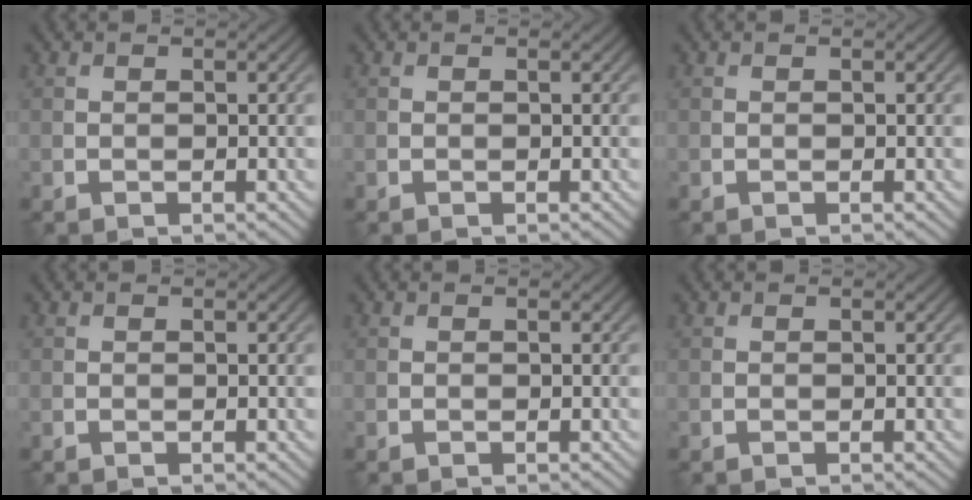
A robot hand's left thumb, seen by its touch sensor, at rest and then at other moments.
{"total": 0.0}
{"total": 0.0}
{"total": 0.0}
{"total": 0.0}
{"total": 0.0}